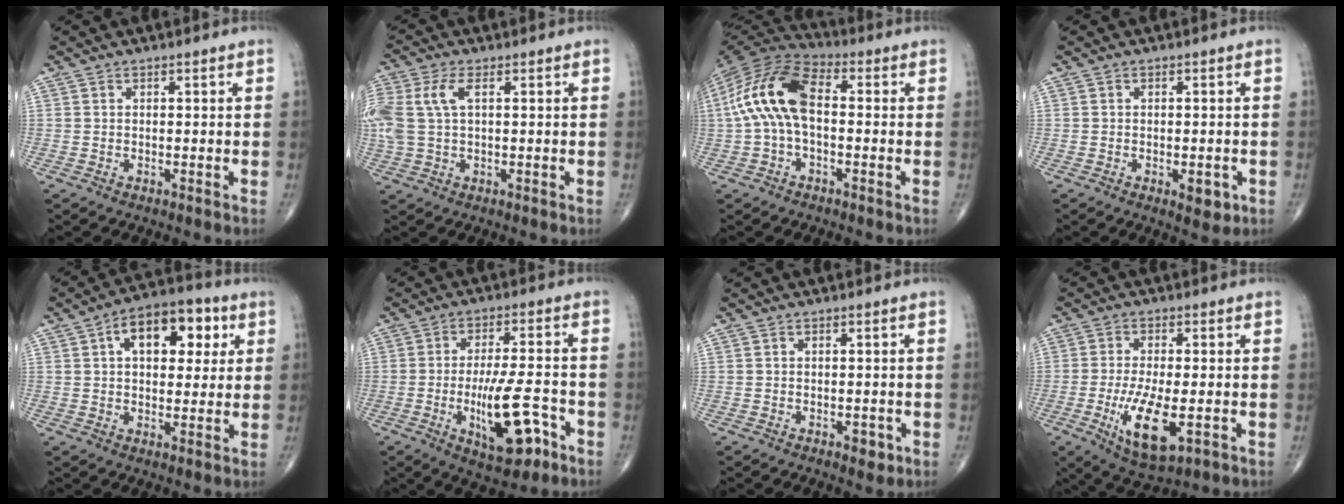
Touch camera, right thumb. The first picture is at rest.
{"total": 9.3, "force": [2.1, 5.0, 7.6], "torque": [-0.212, 0.022, 0.045]}
{"total": 14.7, "force": [0.5, 7.9, 12.4], "torque": [-0.253, 0.039, -0.003]}
{"total": 3.6, "force": [-1.2, 1.8, 2.9], "torque": [-0.026, -0.002, -0.010]}
{"total": 13.6, "force": [4.3, 7.8, 10.3], "torque": [-0.116, 0.012, 0.060]}
{"total": 13.2, "force": [-4.8, 4.6, 11.4], "torque": [-0.177, 0.020, -0.069]}
{"total": 2.3, "force": [-0.9, 1.3, 1.7], "torque": [-0.014, 0.002, -0.009]}
{"total": 11.3, "force": [-3.2, 4.2, 10.0], "torque": [-0.181, -0.015, -0.048]}